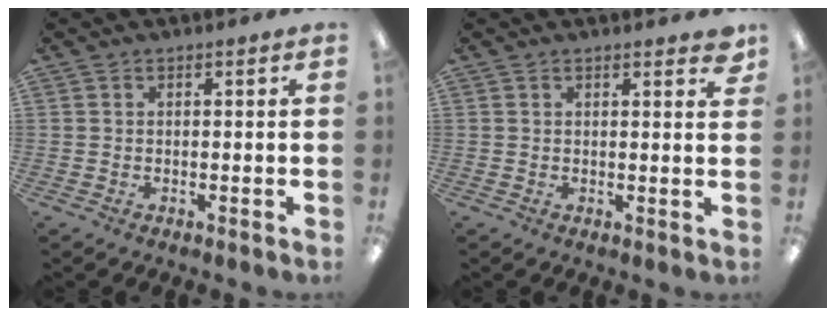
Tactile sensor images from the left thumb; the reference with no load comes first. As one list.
[{"total": 2.3, "force": [1.8, 0.7, 1.3], "torque": [-0.006, -0.009, 0.027]}]